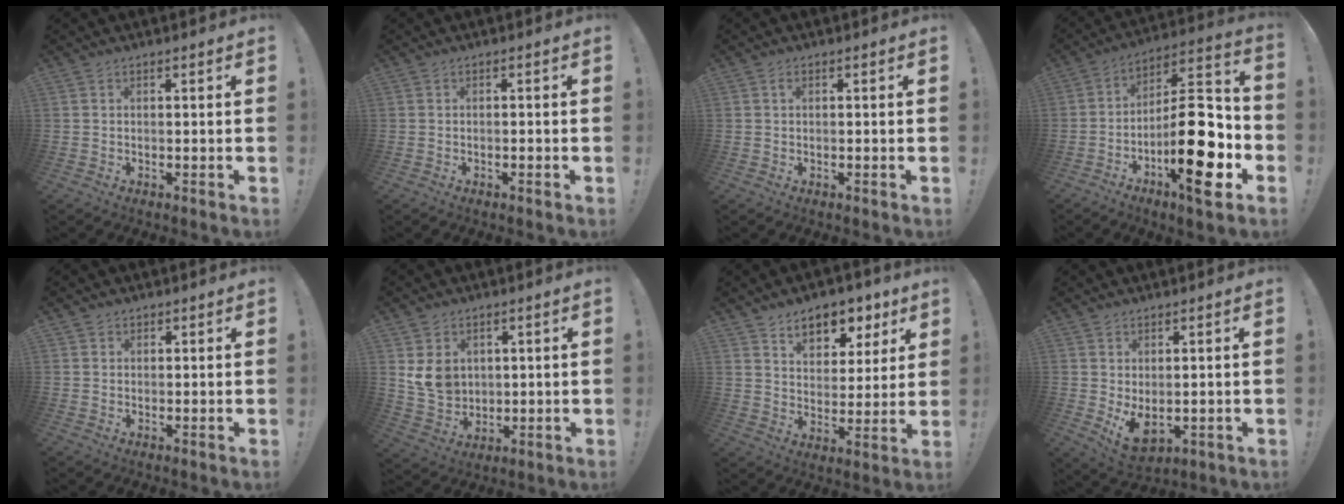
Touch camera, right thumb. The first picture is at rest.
{"total": 0.8, "force": [-0.7, 0.0, 0.5], "torque": [-0.013, 0.003, -0.010]}
{"total": 0.6, "force": [0.2, 0.4, 0.4], "torque": [-0.007, 0.003, 0.002]}
{"total": 22.9, "force": [-7.6, 7.3, 20.3], "torque": [-0.328, 0.045, -0.115]}
{"total": 1.1, "force": [0.8, 0.8, 0.1], "torque": [0.006, -0.002, 0.013]}
{"total": 8.4, "force": [3.0, 6.9, 3.7], "torque": [-0.056, -0.012, 0.064]}
{"total": 9.7, "force": [6.8, 5.8, 3.7], "torque": [-0.051, -0.050, 0.127]}
{"total": 5.8, "force": [1.3, 3.1, 4.7], "torque": [-0.070, -0.022, 0.030]}